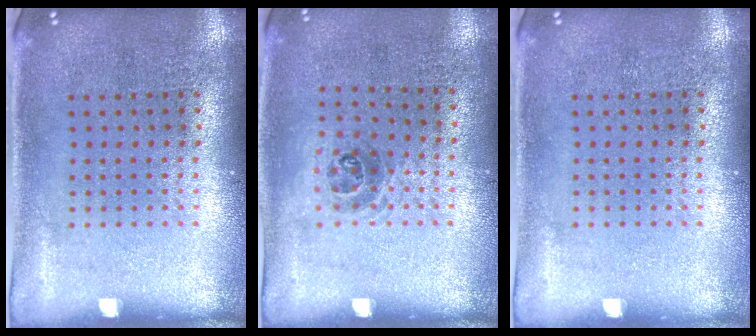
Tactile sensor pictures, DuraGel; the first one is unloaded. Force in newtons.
{"total": 1.0, "press": 0.7, "slide": 0.7}
{"total": 0.0}